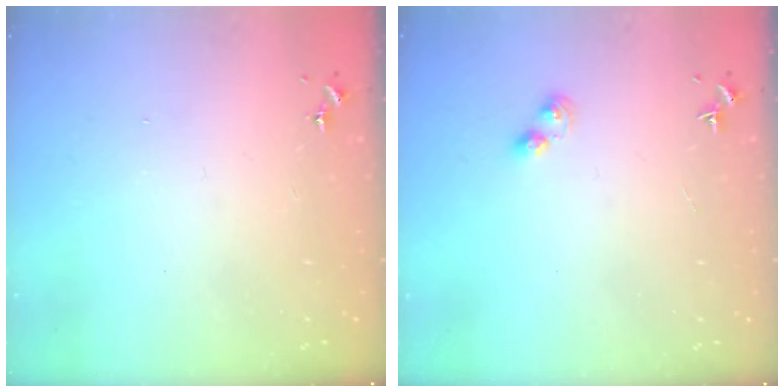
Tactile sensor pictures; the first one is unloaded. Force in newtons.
{"total": 3.6, "press": 3.6, "slide": 0.4}